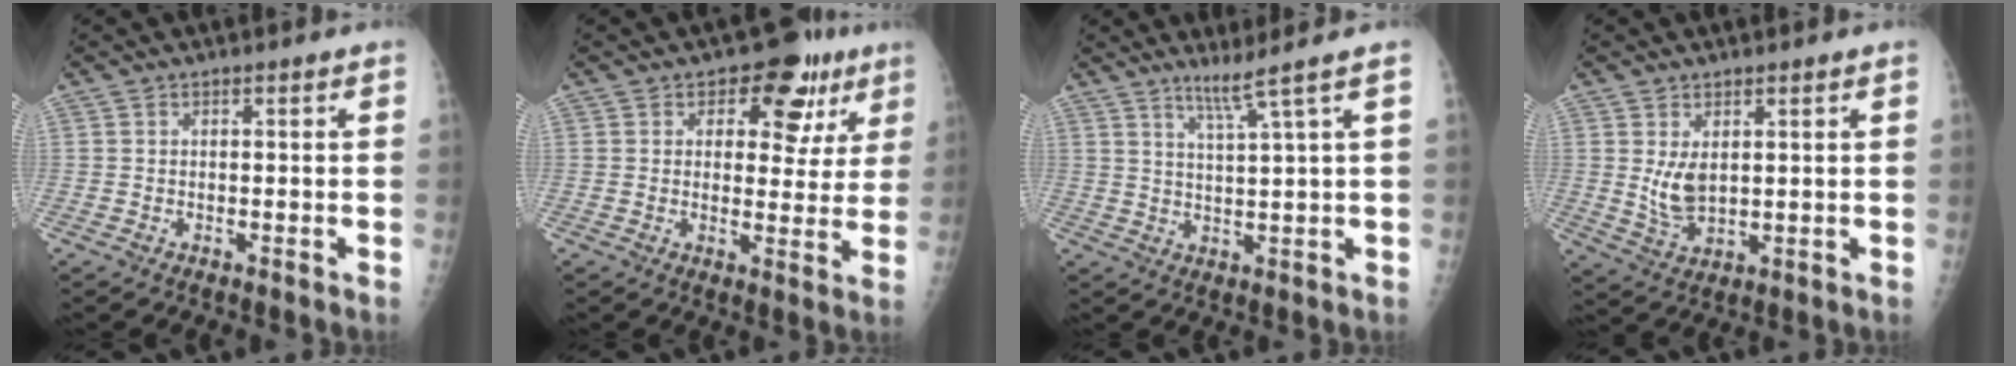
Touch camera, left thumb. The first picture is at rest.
{"total": 10.9, "force": [5.1, 6.7, 6.9], "torque": [-0.029, -0.013, 0.060]}
{"total": 5.0, "force": [3.2, -1.8, 3.3], "torque": [-0.065, -0.032, 0.067]}
{"total": 5.3, "force": [1.5, 2.9, 4.2], "torque": [-0.070, -0.019, 0.038]}